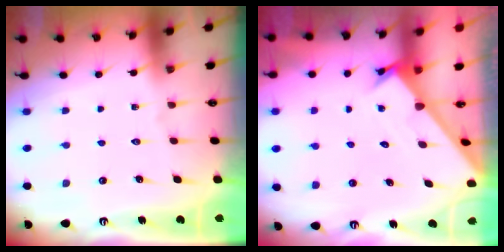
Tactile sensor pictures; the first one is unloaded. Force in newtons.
{"total": 1.7, "press": 1.7, "slide": 0.1}